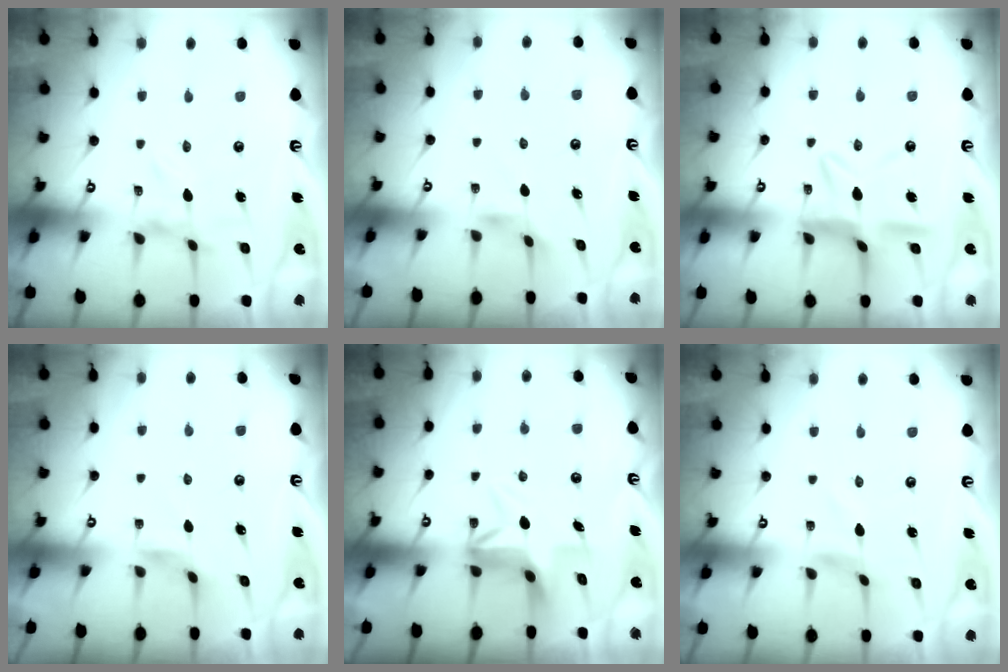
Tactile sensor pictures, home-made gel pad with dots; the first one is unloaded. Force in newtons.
{"total": 2.2, "press": 2.1, "slide": 0.4}
{"total": 9.9, "press": 9.8, "slide": 0.8}
{"total": 2.8, "press": 2.7, "slide": 0.5}
{"total": 5.5, "press": 5.2, "slide": 1.5}
{"total": 0.7, "press": 0.7, "slide": 0.2}